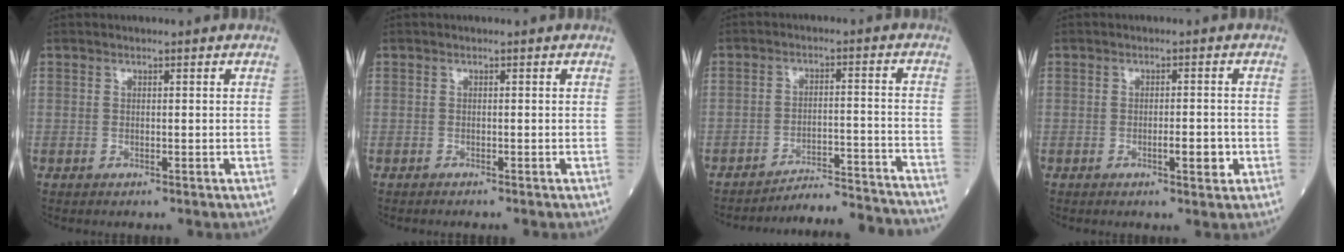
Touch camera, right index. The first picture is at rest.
{"total": 0.6, "force": [-0.6, 0.0, 0.2], "torque": [-0.001, -0.001, -0.011]}
{"total": 15.0, "force": [-14.9, -0.6, 2.0], "torque": [-0.003, 0.010, -0.197]}
{"total": 3.0, "force": [-1.0, 0.7, 2.7], "torque": [-0.040, 0.001, -0.012]}